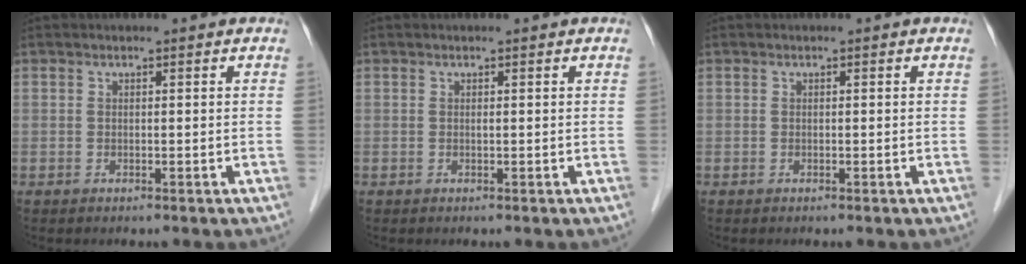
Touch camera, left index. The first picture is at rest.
{"total": 0.0}
{"total": 0.0}